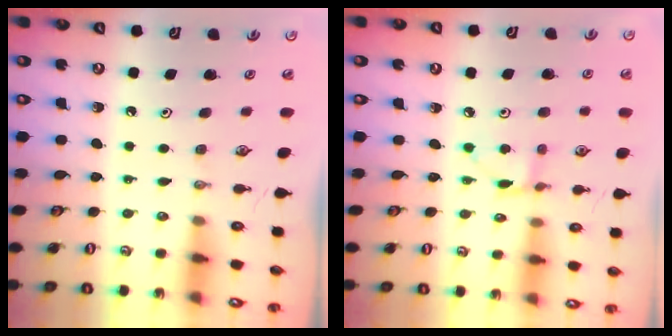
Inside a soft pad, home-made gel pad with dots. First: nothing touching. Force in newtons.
{"total": 3.3, "press": 3.3, "slide": 0.4}